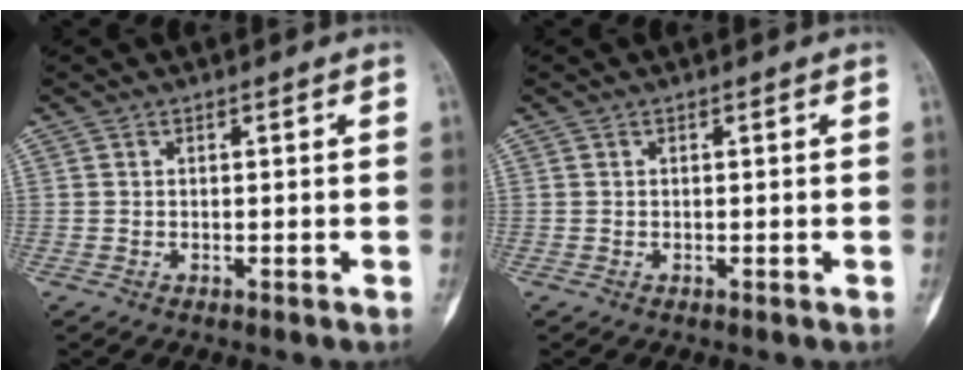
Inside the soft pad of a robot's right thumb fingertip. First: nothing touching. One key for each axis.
{"total": 0.0}